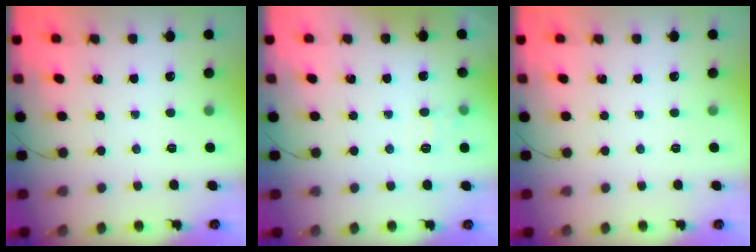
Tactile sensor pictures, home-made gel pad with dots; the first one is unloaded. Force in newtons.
{"total": 6.9, "press": 6.7, "slide": 1.7}
{"total": 0.0}